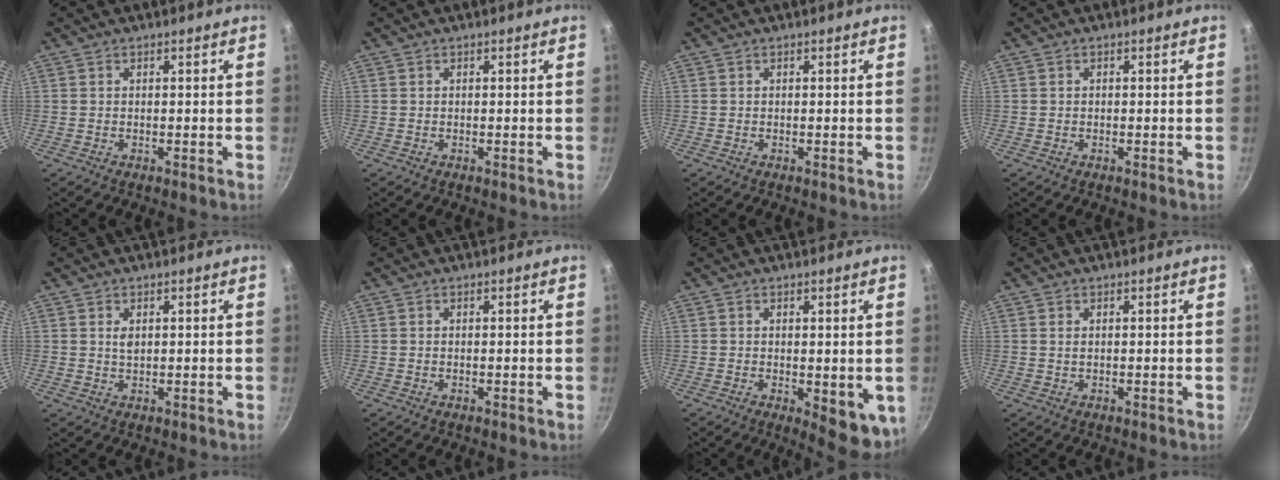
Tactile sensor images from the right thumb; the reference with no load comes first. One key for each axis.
{"total": 0.0}
{"total": 0.0}
{"total": 0.0}
{"total": 1.7, "fx": 0.5, "fy": 1.0, "fz": 1.2, "tx": -0.020, "ty": -0.002, "tz": 0.009}
{"total": 0.0}
{"total": 8.1, "fx": -1.0, "fy": 3.2, "fz": 7.3, "tx": -0.072, "ty": -0.008, "tz": -0.005}
{"total": 0.7, "fx": 0.2, "fy": 0.4, "fz": 0.5, "tx": -0.009, "ty": 0.001, "tz": 0.003}